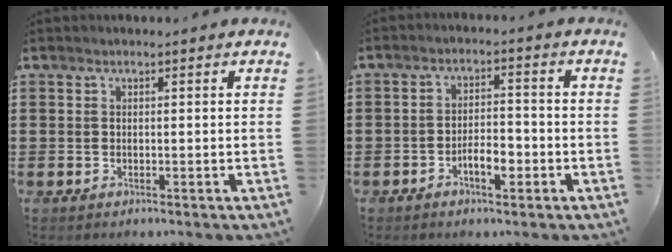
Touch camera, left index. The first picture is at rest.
{"total": 4.2, "force": [-2.0, 1.7, 3.3], "torque": [-0.058, 0.007, -0.038]}